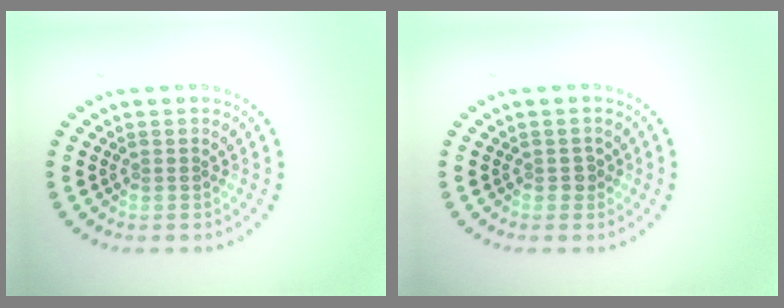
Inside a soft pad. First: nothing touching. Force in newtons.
{"total": 0.8, "press": 0.8, "slide": 0.2}